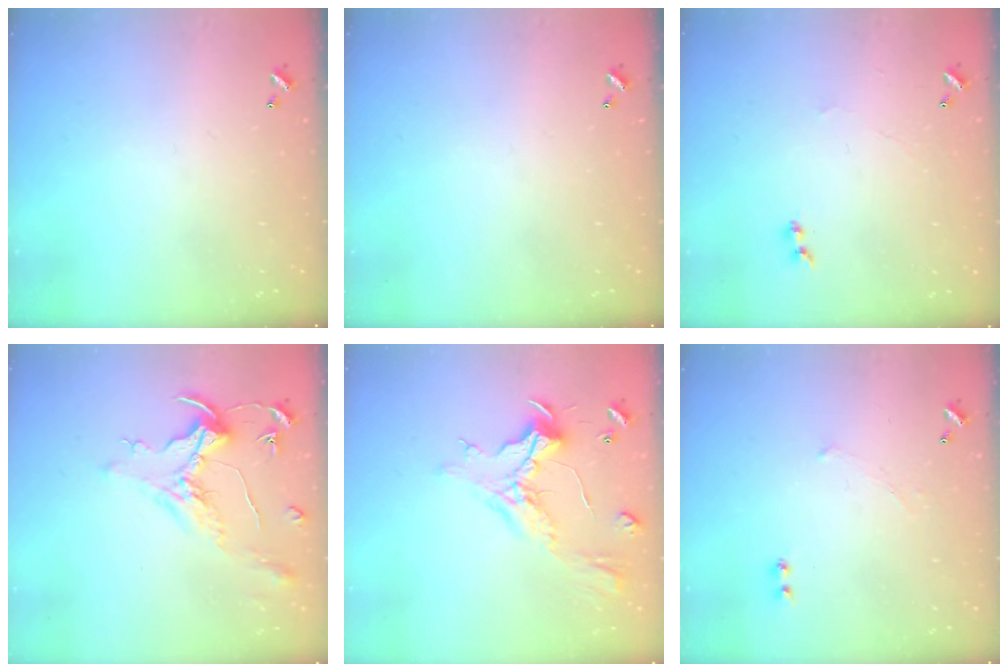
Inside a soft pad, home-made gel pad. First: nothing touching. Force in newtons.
{"total": 0.0}
{"total": 1.0, "press": 0.3, "slide": 1.0}
{"total": 1.6, "press": 1.4, "slide": 0.7}
{"total": 1.1, "press": 0.5, "slide": 1.0}
{"total": 1.1, "press": 0.9, "slide": 0.5}